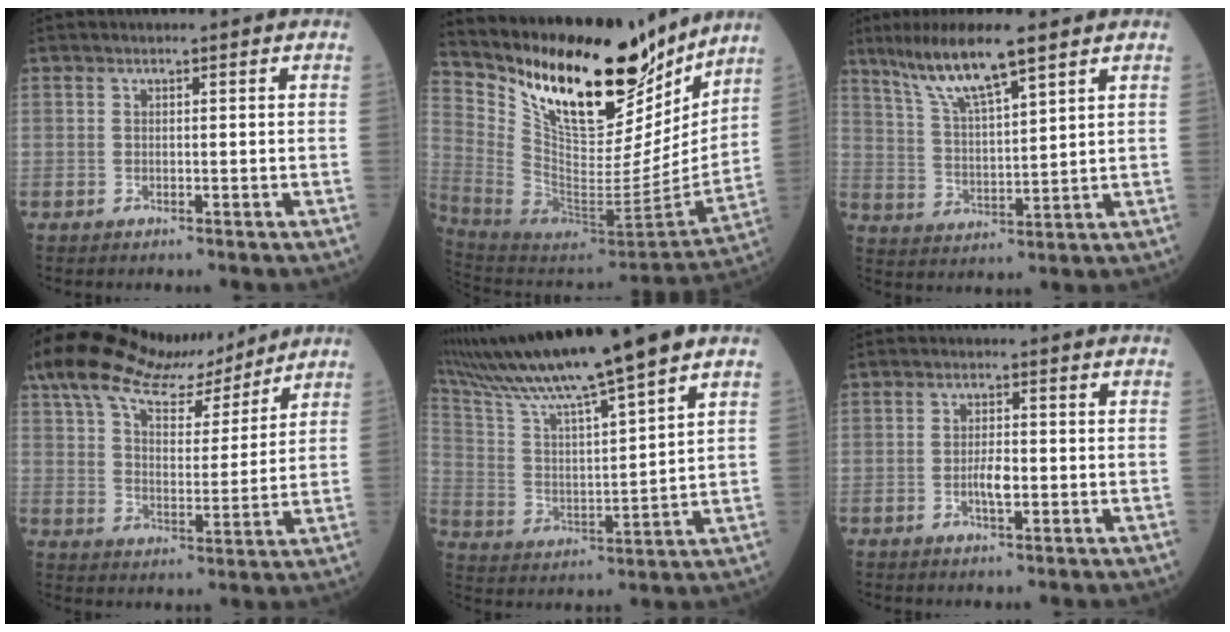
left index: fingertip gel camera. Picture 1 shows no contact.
{"total": 24.3, "force": [18.2, 8.4, 13.7], "torque": [-0.240, -0.023, 0.312]}
{"total": 10.1, "force": [7.4, 0.6, 6.8], "torque": [-0.135, 0.007, 0.140]}
{"total": 17.2, "force": [14.2, 4.9, 8.3], "torque": [-0.153, 0.031, 0.233]}
{"total": 17.7, "force": [14.7, -1.1, 9.9], "torque": [-0.182, 0.008, 0.258]}
{"total": 2.8, "force": [-0.7, 0.8, 2.6], "torque": [-0.051, 0.002, -0.012]}